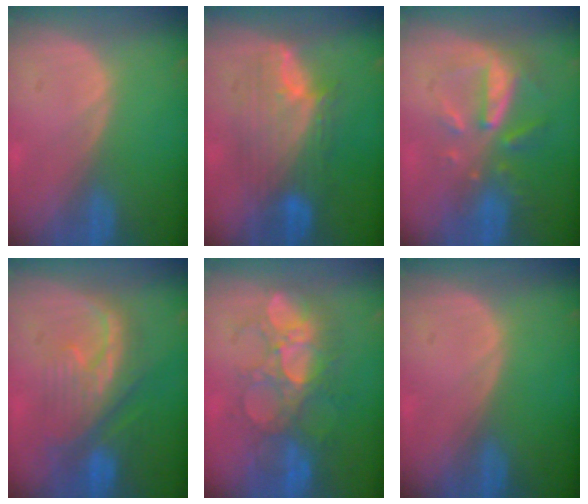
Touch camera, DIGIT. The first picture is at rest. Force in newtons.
{"total": 8.2, "press": 8.2, "slide": 0.2}
{"total": 8.1, "press": 7.3, "slide": 3.4}
{"total": 8.4, "press": 8.3, "slide": 1.4}
{"total": 9.0, "press": 8.8, "slide": 2.3}
{"total": 0.0}